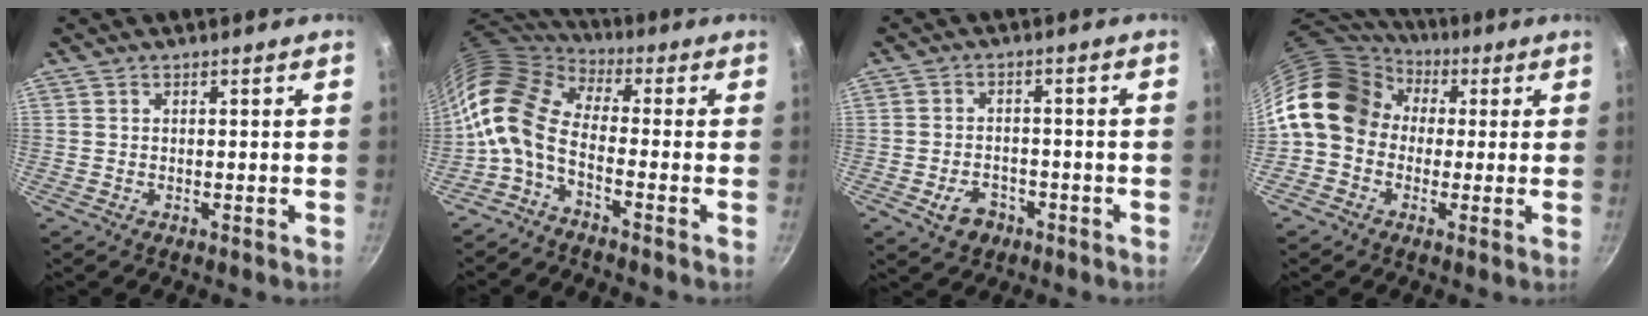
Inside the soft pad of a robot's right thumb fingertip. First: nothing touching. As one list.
[{"total": 12.4, "force": [-2.9, 6.9, 9.8], "torque": [-0.194, 0.030, -0.072]}, {"total": 5.1, "force": [-2.5, 3.7, 2.3], "torque": [-0.028, 0.024, -0.033]}, {"total": 15.5, "force": [1.7, 12.9, 8.4], "torque": [-0.125, 0.038, 0.013]}]